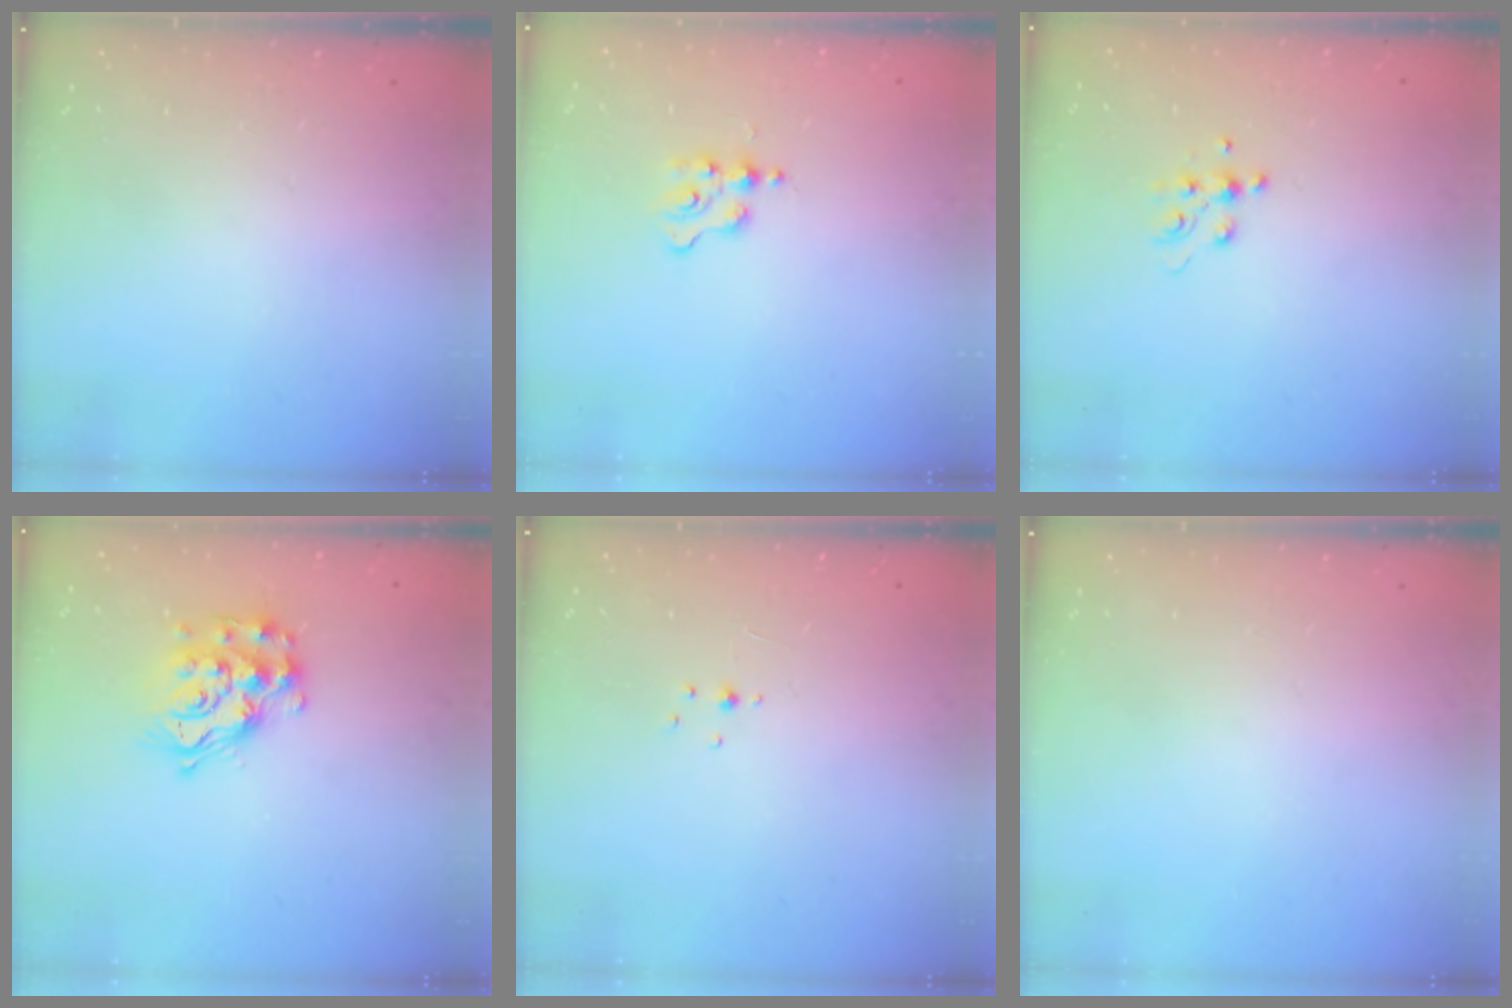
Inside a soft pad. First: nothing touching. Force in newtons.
{"total": 1.7, "press": 1.7, "slide": 0.2}
{"total": 6.8, "press": 6.7, "slide": 1.2}
{"total": 13.7, "press": 13.7, "slide": 0.6}
{"total": 2.9, "press": 2.8, "slide": 0.9}
{"total": 0.0}